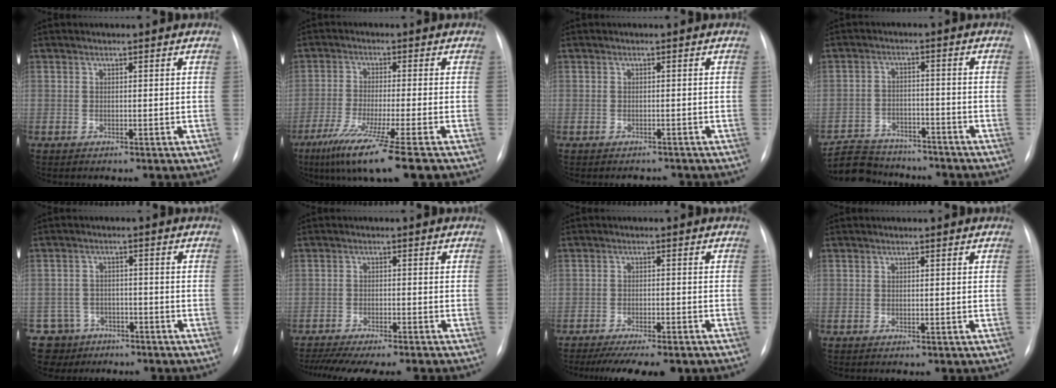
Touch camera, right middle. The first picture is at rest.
{"total": 11.3, "force": [-7.3, -0.9, 8.6], "torque": [-0.150, -0.038, -0.120]}
{"total": 1.5, "force": [-1.4, 0.6, -0.1], "torque": [0.001, -0.001, -0.016]}
{"total": 10.7, "force": [-9.7, 3.8, 2.3], "torque": [-0.044, 0.017, -0.147]}
{"total": 6.6, "force": [-4.6, 4.8, -0.5], "torque": [0.009, 0.014, -0.070]}
{"total": 13.8, "force": [-12.1, 1.6, 6.4], "torque": [-0.101, -0.017, -0.168]}
{"total": 10.3, "force": [-8.5, 2.3, 5.4], "torque": [-0.070, -0.005, -0.117]}
{"total": 0.0}